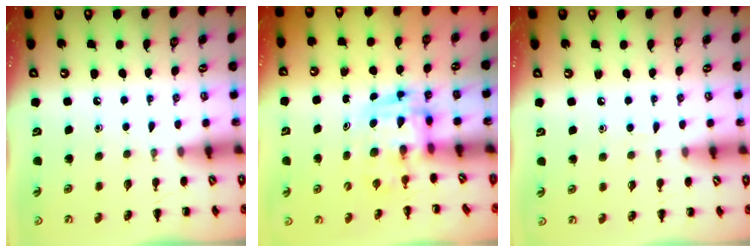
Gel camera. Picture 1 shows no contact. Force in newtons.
{"total": 2.8, "press": 2.8, "slide": 0.5}
{"total": 2.9, "press": 2.8, "slide": 1.0}